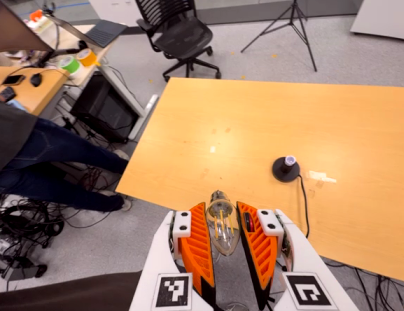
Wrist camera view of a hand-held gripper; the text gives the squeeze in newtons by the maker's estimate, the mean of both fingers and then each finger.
{"total": 10.3, "left": 9.9, "right": 10.7}